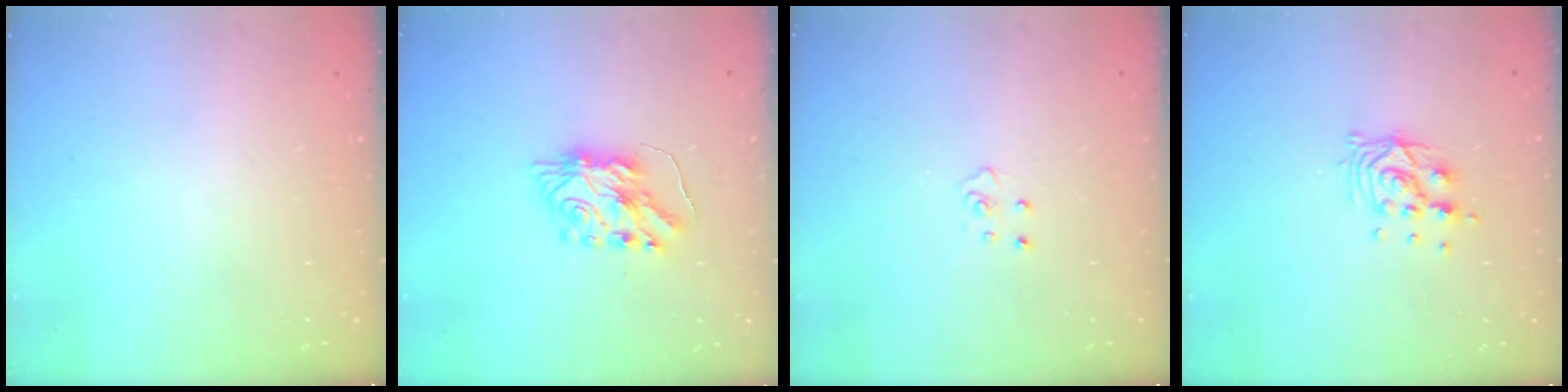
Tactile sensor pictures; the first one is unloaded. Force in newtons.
{"total": 7.8, "press": 7.7, "slide": 0.6}
{"total": 3.8, "press": 3.8, "slide": 0.3}
{"total": 9.3, "press": 9.3, "slide": 0.6}